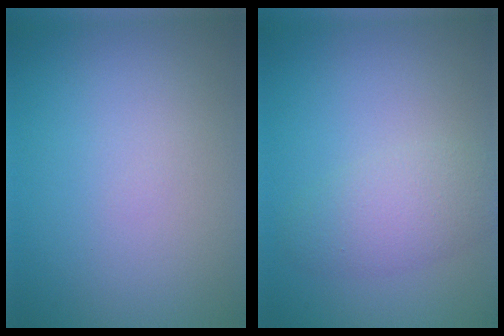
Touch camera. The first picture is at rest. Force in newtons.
{"total": 3.2, "press": 3.2, "slide": 0.1}